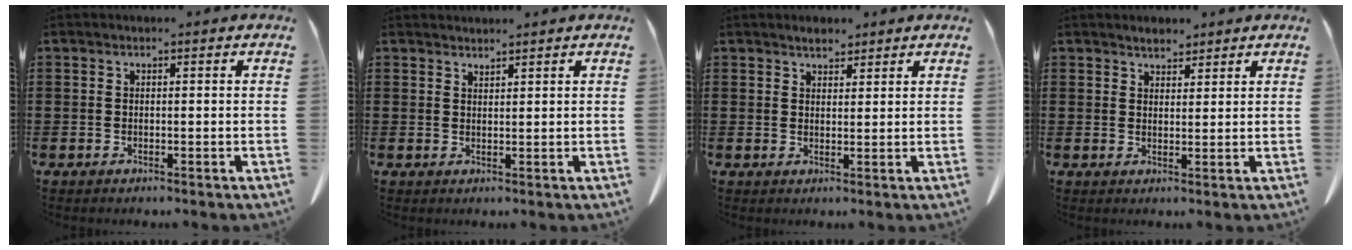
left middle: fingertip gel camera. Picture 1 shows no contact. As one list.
[{"total": 1.5, "force": [1.5, 0.0, 0.0], "torque": [-0.002, 0.002, 0.029]}, {"total": 2.1, "force": [2.0, 0.6, 0.3], "torque": [-0.009, 0.003, 0.039]}, {"total": 2.4, "force": [2.3, 0.7, 0.1], "torque": [-0.008, 0.002, 0.043]}]